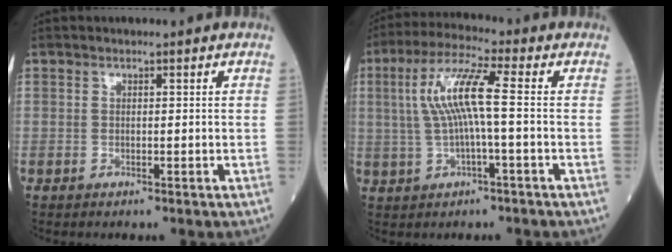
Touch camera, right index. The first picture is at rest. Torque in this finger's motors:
{"motor_torque": [0.32, -0.03, 0.25, 0.20]}